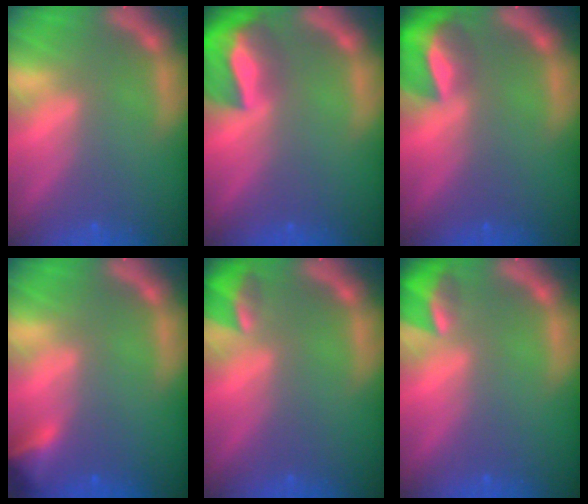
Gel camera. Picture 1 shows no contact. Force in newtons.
{"total": 9.0}
{"total": 6.9}
{"total": 2.9}
{"total": 2.9}
{"total": 3.4}